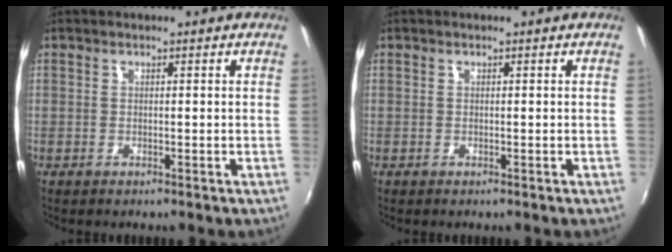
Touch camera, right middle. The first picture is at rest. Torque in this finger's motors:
{"motor_torque": [-0.08, 0.08, -0.02, 0.00]}